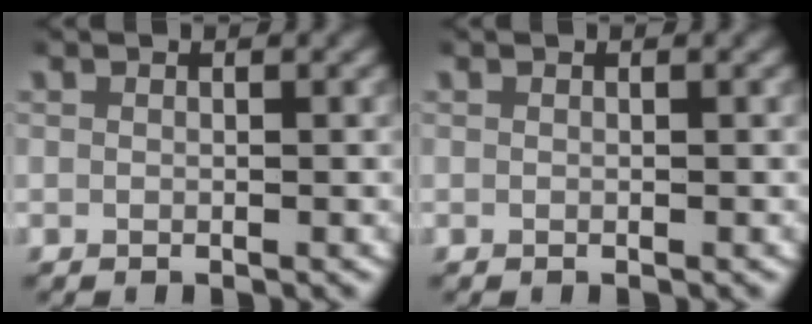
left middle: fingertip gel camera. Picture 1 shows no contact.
{"total": 0.0}